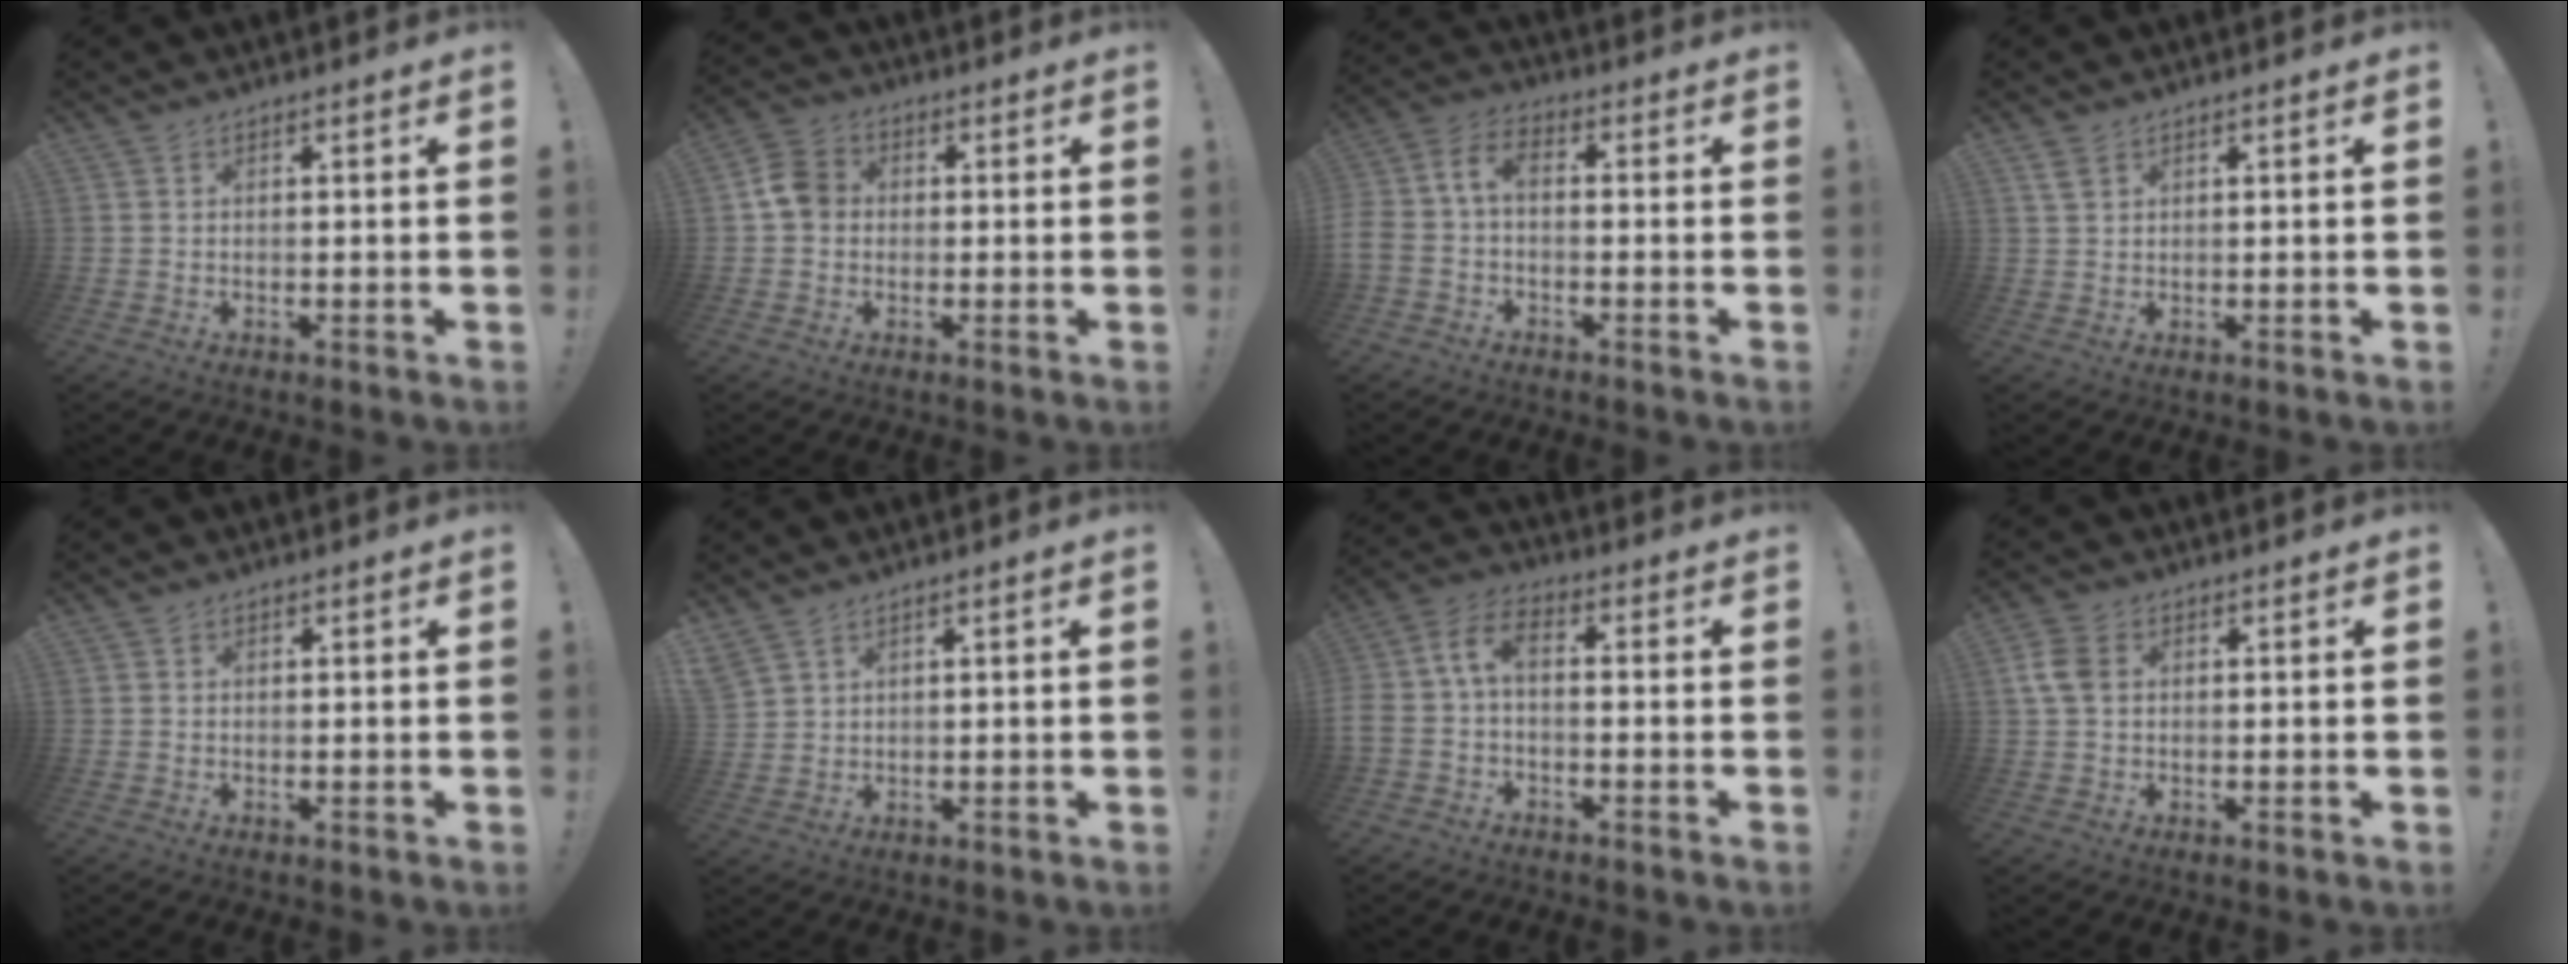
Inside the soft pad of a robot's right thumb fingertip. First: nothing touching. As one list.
[{"total": 7.2, "force": [0.3, 6.1, 3.9], "torque": [-0.061, 0.018, 0.008]}, {"total": 6.5, "force": [-1.0, 3.8, 5.1], "torque": [-0.123, 0.005, -0.020]}, {"total": 2.5, "force": [1.5, 1.2, 1.6], "torque": [-0.033, -0.001, 0.029]}, {"total": 0.0}, {"total": 3.6, "force": [2.9, 1.6, 1.4], "torque": [-0.032, -0.015, 0.059]}, {"total": 6.3, "force": [-0.7, 3.3, 5.3], "torque": [-0.129, 0.001, -0.015]}, {"total": 6.1, "force": [1.3, 4.3, 4.1], "torque": [-0.090, 0.007, 0.026]}]